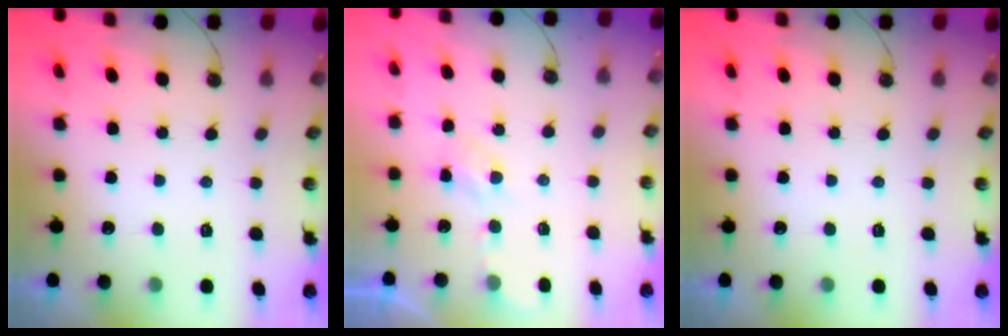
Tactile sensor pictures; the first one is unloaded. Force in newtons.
{"total": 4.6, "press": 4.6, "slide": 0.6}
{"total": 0.0}